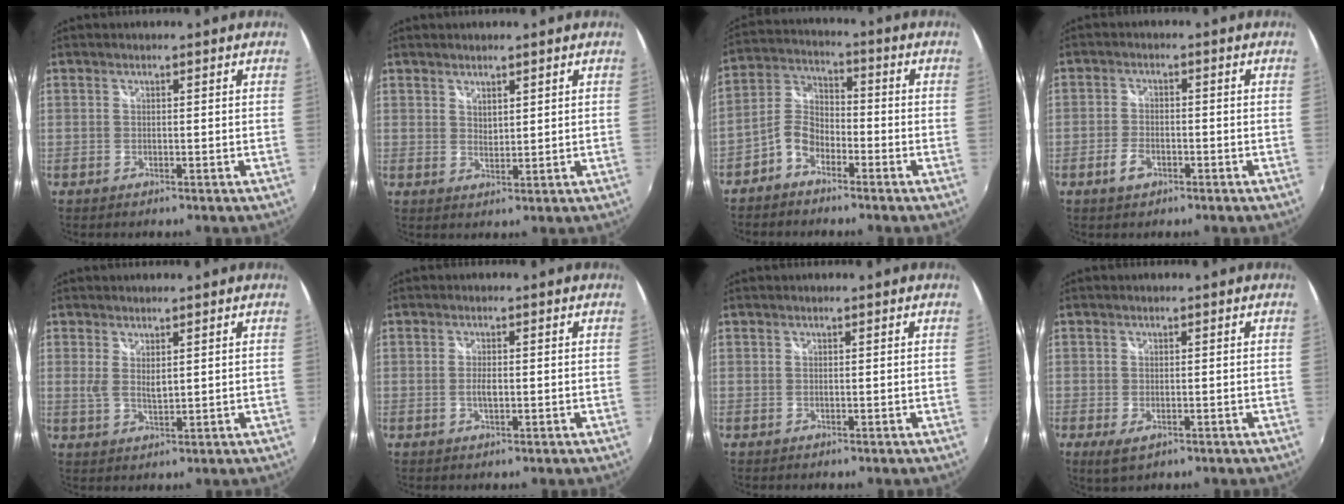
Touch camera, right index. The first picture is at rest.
{"total": 2.2, "force": [1.8, 1.0, 0.8], "torque": [-0.009, -0.001, 0.031]}
{"total": 6.4, "force": [-4.2, 3.7, 3.3], "torque": [-0.077, 0.020, -0.089]}
{"total": 3.7, "force": [-2.0, 2.1, 2.2], "torque": [-0.055, 0.000, -0.040]}
{"total": 2.9, "force": [1.2, 1.1, 2.4], "torque": [-0.043, -0.006, 0.022]}
{"total": 1.9, "force": [-0.3, 0.8, 1.7], "torque": [-0.032, -0.002, -0.005]}
{"total": 0.0}
{"total": 3.4, "force": [-1.6, 1.7, 2.5], "torque": [-0.052, -0.011, -0.025]}